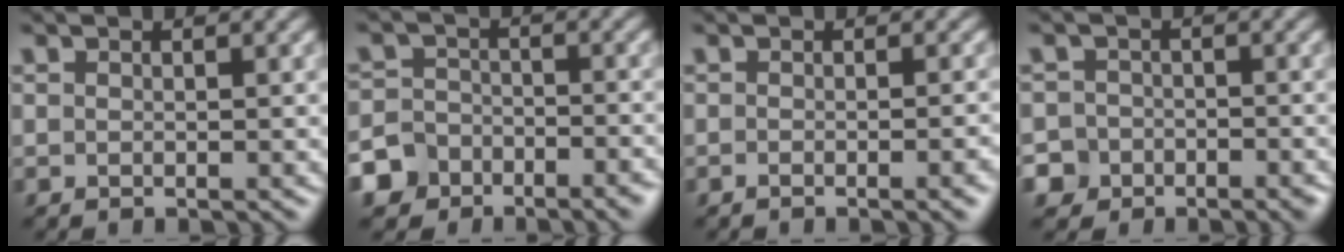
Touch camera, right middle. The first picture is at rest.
{"total": 7.4, "force": [-5.5, 4.7, 1.5], "torque": [-0.013, -0.011, -0.096]}
{"total": 3.2, "force": [-1.3, 1.1, 2.8], "torque": [-0.017, 0.003, -0.018]}
{"total": 5.6, "force": [-3.7, 4.1, 0.8], "torque": [0.012, -0.010, -0.064]}